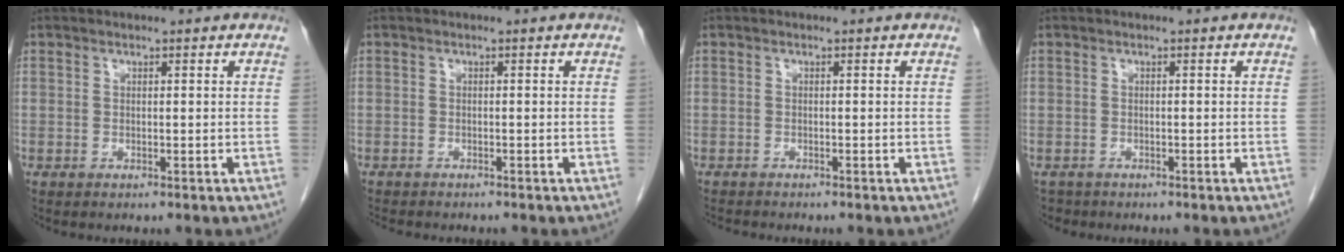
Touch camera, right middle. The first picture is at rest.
{"total": 5.0, "force": [-4.4, 1.2, 2.0], "torque": [-0.029, -0.008, -0.062]}
{"total": 3.1, "force": [-2.8, 0.4, 1.0], "torque": [-0.016, -0.007, -0.041]}
{"total": 1.5, "force": [-1.3, 0.8, -0.2], "torque": [-0.004, -0.001, -0.020]}